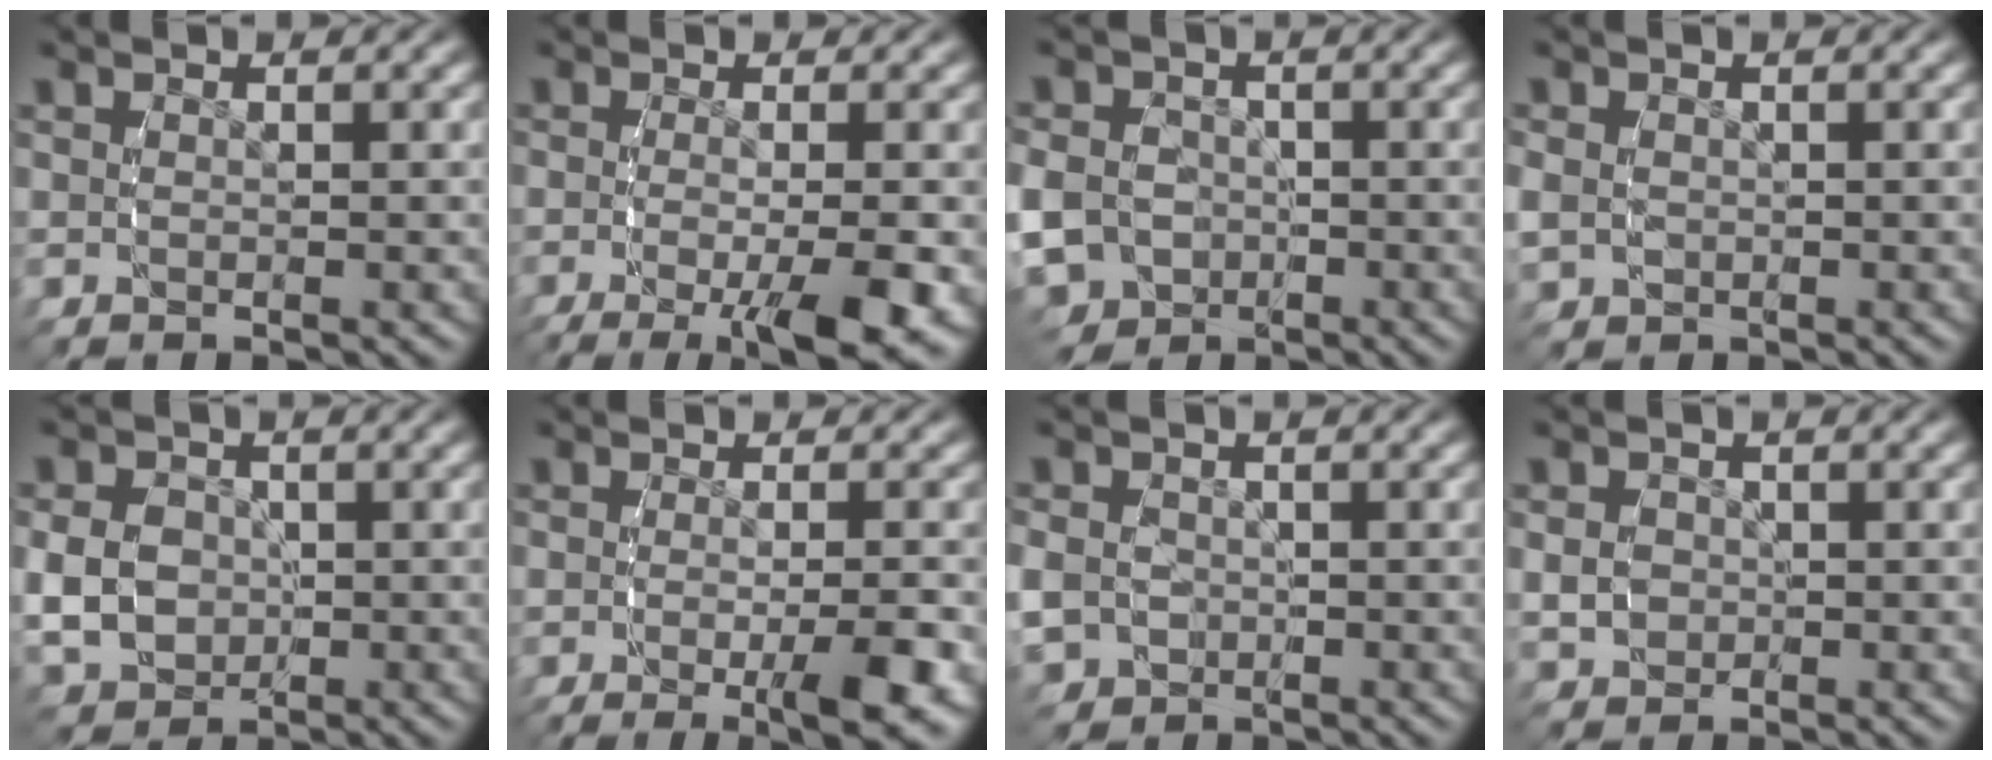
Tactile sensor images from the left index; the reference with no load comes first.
{"total": 5.8, "force": [-3.4, 1.2, 4.5], "torque": [-0.081, -0.023, -0.047]}
{"total": 9.3, "force": [-3.6, 8.1, 2.7], "torque": [-0.066, -0.045, -0.055]}
{"total": 1.9, "force": [-0.6, 1.8, 0.4], "torque": [-0.022, -0.011, -0.003]}
{"total": 5.3, "force": [-1.1, 4.6, 2.3], "torque": [-0.051, -0.021, -0.011]}
{"total": 3.8, "force": [-2.0, 0.1, 3.2], "torque": [-0.049, -0.005, -0.035]}
{"total": 4.4, "force": [-1.3, 4.0, 1.4], "torque": [-0.044, -0.029, -0.014]}
{"total": 1.6, "force": [-0.4, 1.5, 0.4], "torque": [-0.012, -0.006, -0.005]}